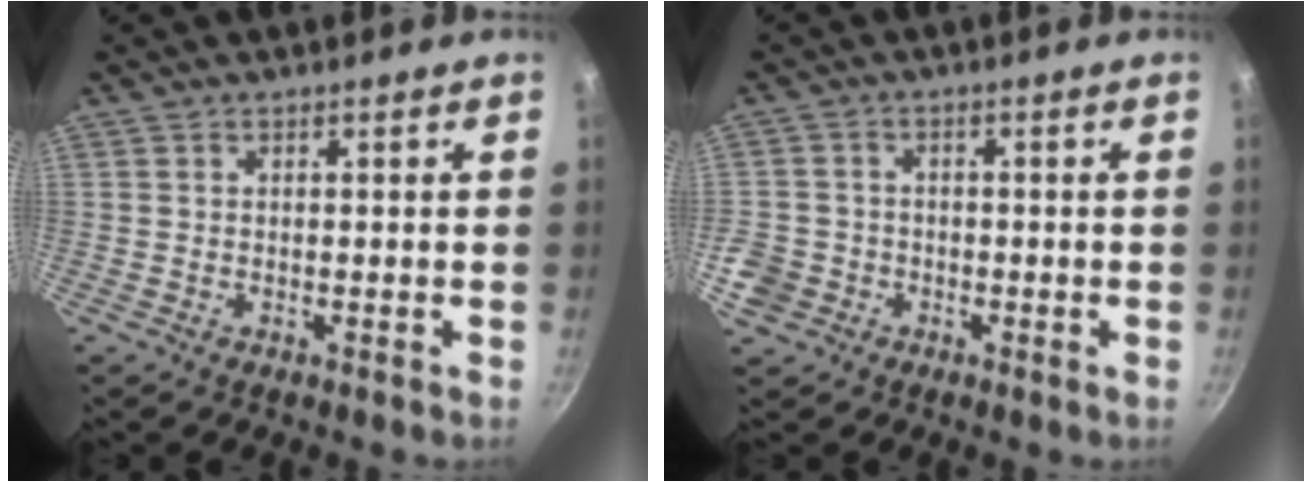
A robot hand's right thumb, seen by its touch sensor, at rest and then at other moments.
{"total": 6.9, "force": [-2.6, 6.0, 2.3], "torque": [-0.049, 0.030, -0.047]}